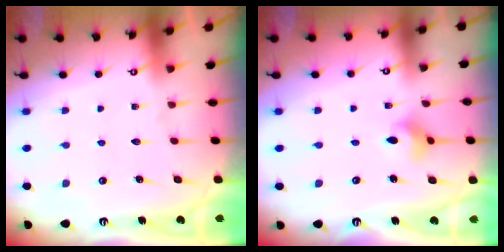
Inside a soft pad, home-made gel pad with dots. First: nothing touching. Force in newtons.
{"total": 4.3, "press": 4.2, "slide": 0.9}